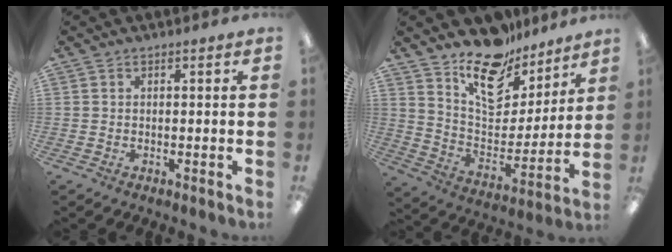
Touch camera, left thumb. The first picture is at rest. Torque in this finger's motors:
{"motor_torque": [0.24, 0.26, 1.07, -1.70, 0.06]}